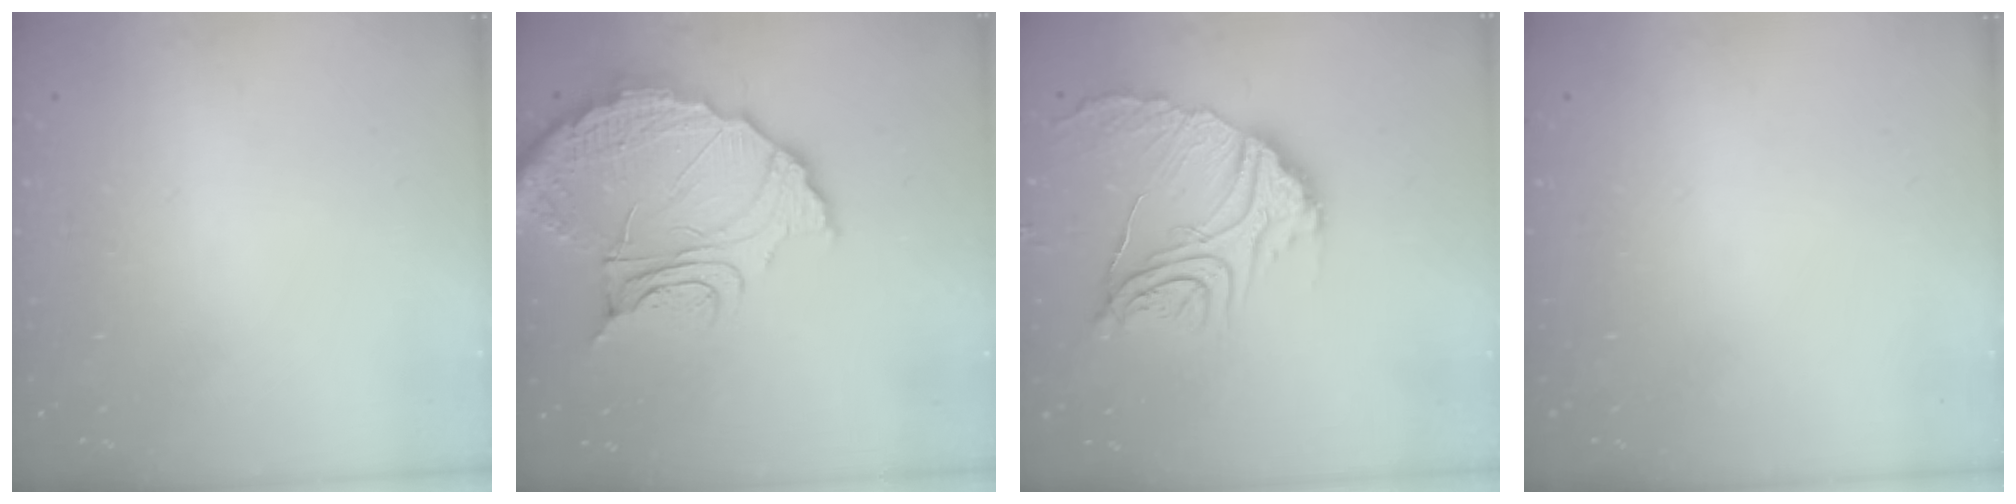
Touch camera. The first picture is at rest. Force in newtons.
{"total": 17.0, "press": 17.0, "slide": 1.7}
{"total": 17.5, "press": 17.5, "slide": 1.1}
{"total": 0.0}